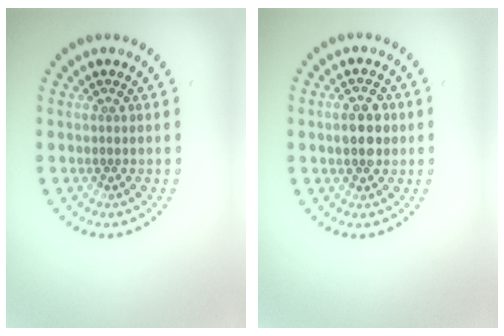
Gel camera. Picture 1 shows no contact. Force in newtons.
{"total": 2.8, "press": 2.8, "slide": 0.1}